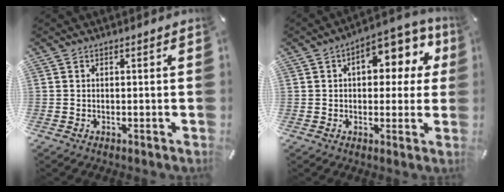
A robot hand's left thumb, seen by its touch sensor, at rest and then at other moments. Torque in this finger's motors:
{"motor_torque": [1.84, 1.86, 0.72, -0.56, 0.20]}